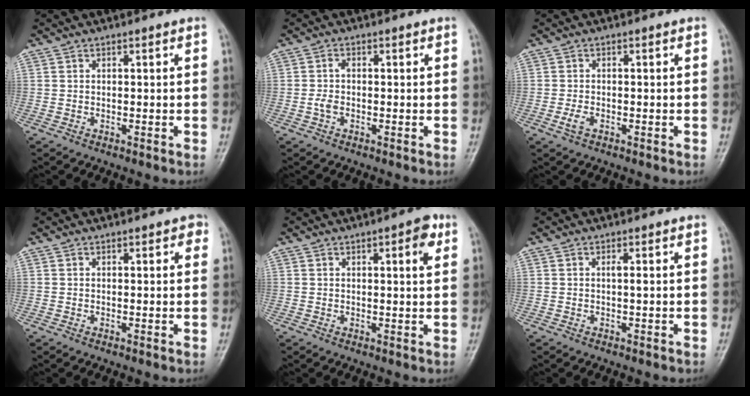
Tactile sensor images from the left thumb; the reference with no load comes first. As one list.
[{"total": 2.2, "force": [-0.5, 1.4, 1.7], "torque": [-0.036, 0.006, -0.014]}, {"total": 2.0, "force": [-0.9, 1.0, 1.4], "torque": [-0.034, 0.002, -0.020]}, {"total": 1.6, "force": [0.8, 0.9, 1.0], "torque": [0.000, 0.000, 0.007]}, {"total": 4.1, "force": [1.8, 1.2, 3.5], "torque": [-0.040, -0.004, 0.021]}, {"total": 0.8, "force": [0.0, 0.1, 0.8], "torque": [-0.017, 0.000, -0.001]}]